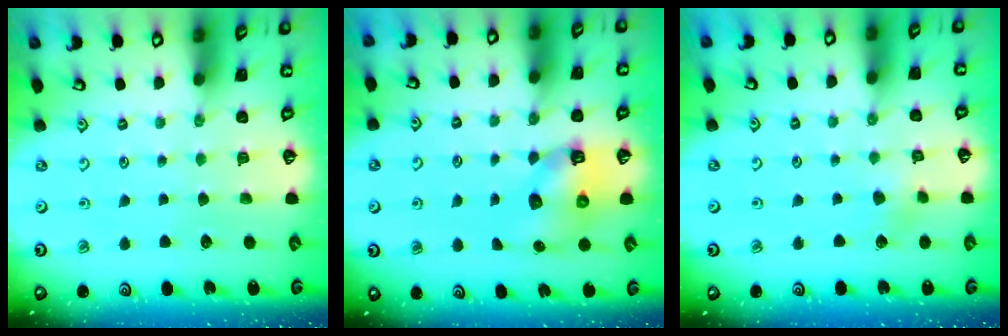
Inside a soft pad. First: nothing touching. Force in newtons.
{"total": 7.1, "press": 7.0, "slide": 1.0}
{"total": 2.5, "press": 2.5, "slide": 0.4}